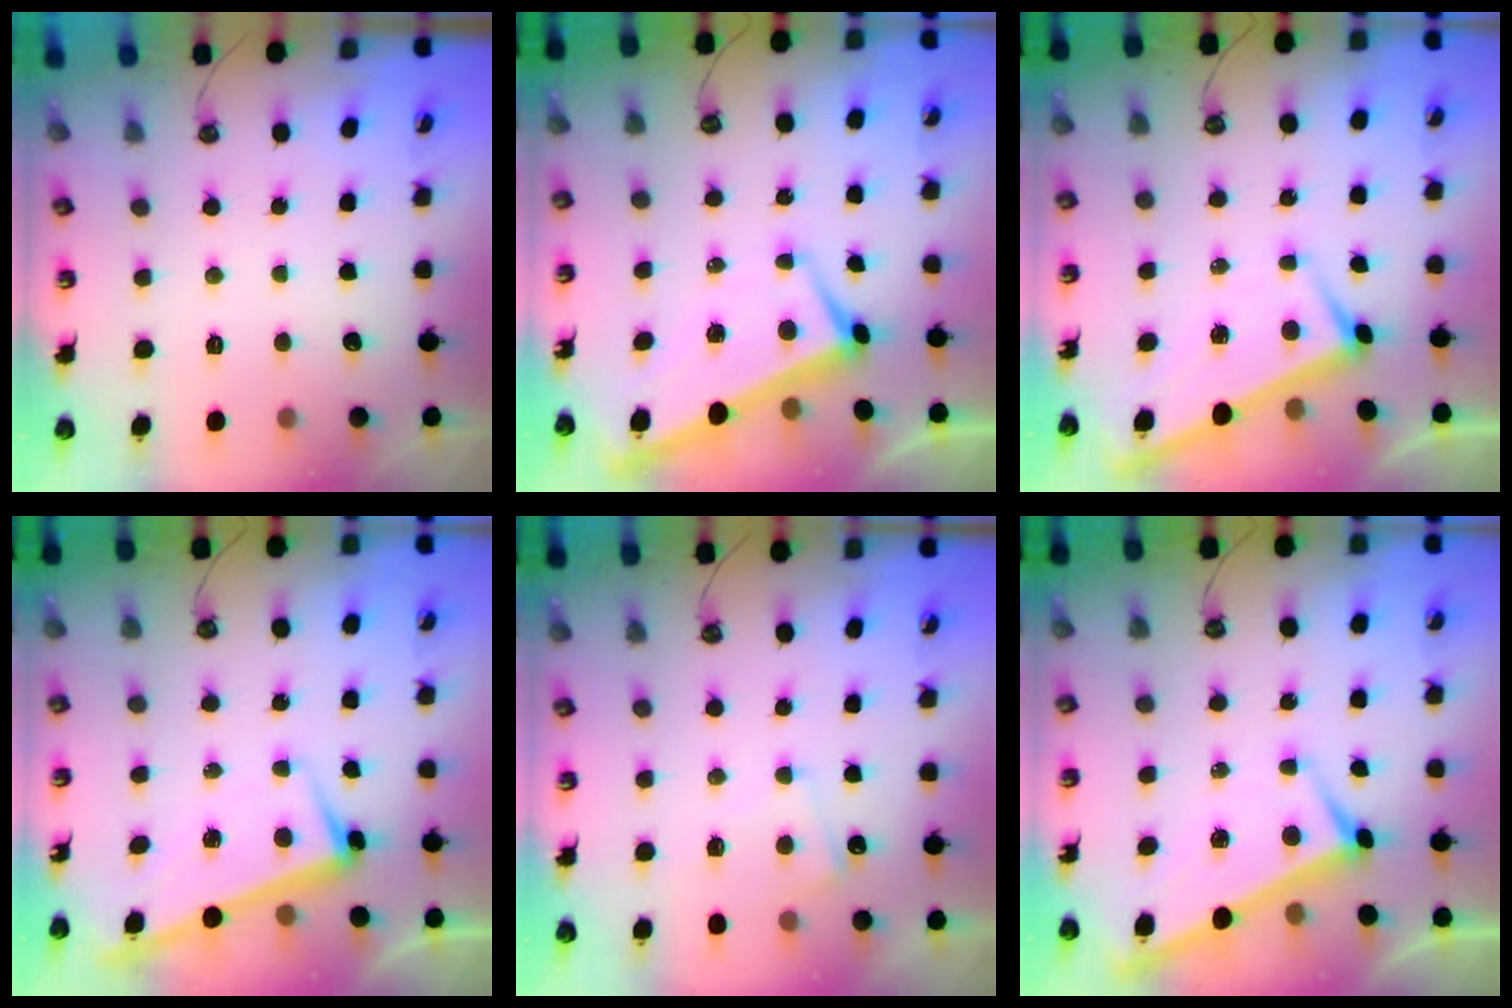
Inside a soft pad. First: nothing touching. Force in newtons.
{"total": 2.5, "press": 2.3, "slide": 0.9}
{"total": 2.5, "press": 2.5, "slide": 0.3}
{"total": 2.6, "press": 2.5, "slide": 0.7}
{"total": 4.4, "press": 4.4, "slide": 0.5}
{"total": 3.9, "press": 3.9, "slide": 0.2}